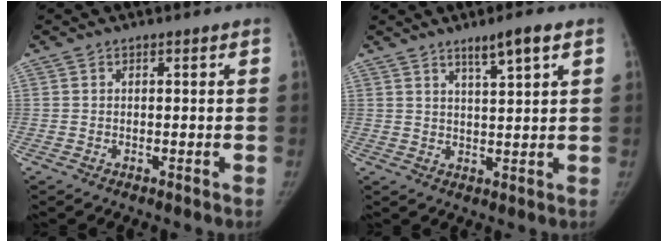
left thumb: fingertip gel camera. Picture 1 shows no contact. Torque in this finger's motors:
{"motor_torque": [0.30, -0.25, 0.48, -0.79, 0.01]}